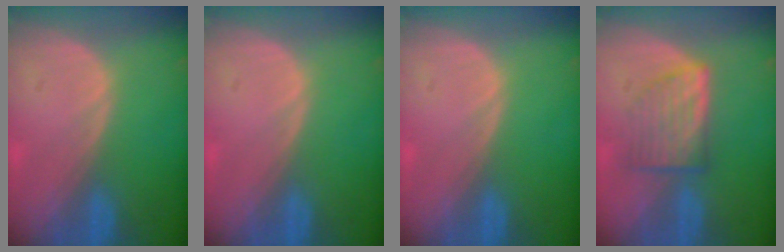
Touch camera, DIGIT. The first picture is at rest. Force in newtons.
{"total": 0.0}
{"total": 0.0}
{"total": 6.2, "press": 5.9, "slide": 1.9}